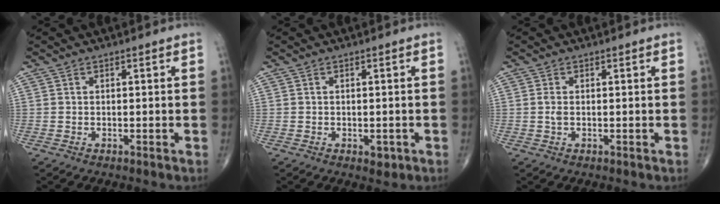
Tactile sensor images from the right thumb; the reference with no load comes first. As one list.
[{"total": 0.7, "force": [-0.4, 0.5, 0.4], "torque": [-0.004, -0.001, -0.003]}, {"total": 1.0, "force": [0.0, 0.4, 0.9], "torque": [-0.022, -0.002, 0.000]}]